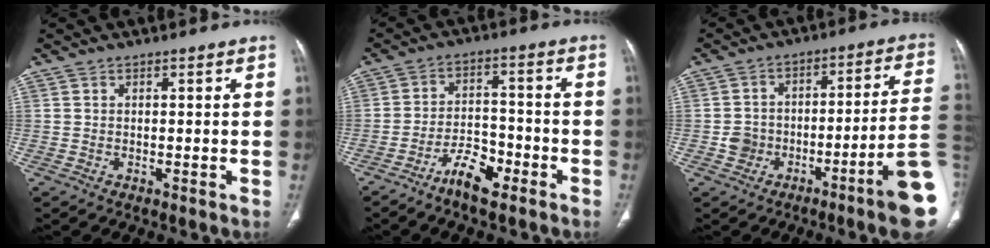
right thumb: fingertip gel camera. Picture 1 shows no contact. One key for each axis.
{"total": 10.3, "fx": -6.8, "fy": 4.1, "fz": 6.5, "tx": -0.109, "ty": 0.050, "tz": -0.123}
{"total": 14.7, "fx": -6.1, "fy": 3.2, "fz": 13.0, "tx": -0.164, "ty": 0.064, "tz": -0.090}